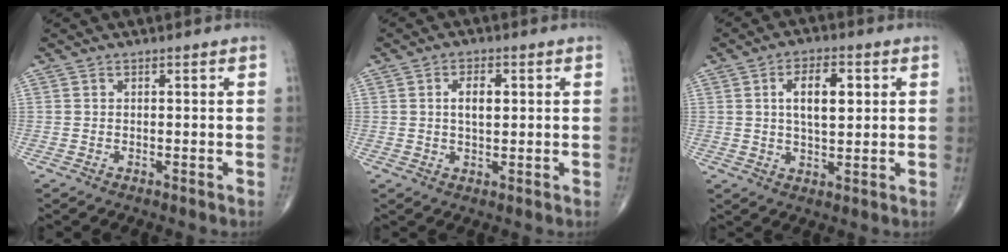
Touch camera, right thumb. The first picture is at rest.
{"total": 4.2, "force": [0.9, 2.2, 3.5], "torque": [-0.053, -0.003, 0.013]}
{"total": 8.1, "force": [2.0, 3.9, 6.8], "torque": [-0.096, -0.003, 0.032]}